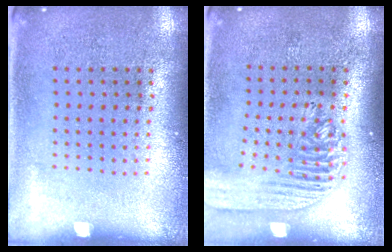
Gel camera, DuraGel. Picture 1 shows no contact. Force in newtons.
{"total": 1.9, "press": 1.7, "slide": 0.9}